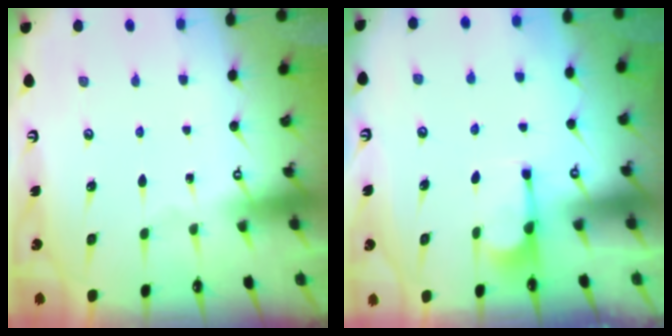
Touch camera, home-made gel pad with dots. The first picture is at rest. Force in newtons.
{"total": 1.2, "press": 1.1, "slide": 0.5}